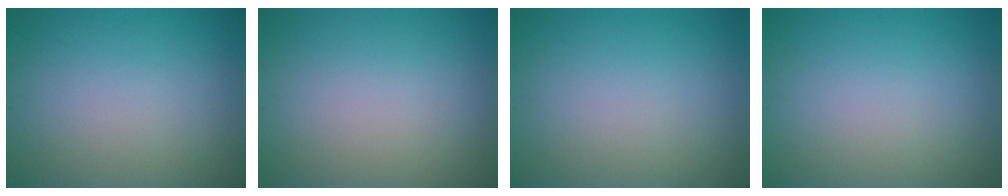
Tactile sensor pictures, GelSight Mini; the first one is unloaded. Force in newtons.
{"total": 0.0}
{"total": 0.0}
{"total": 0.0}